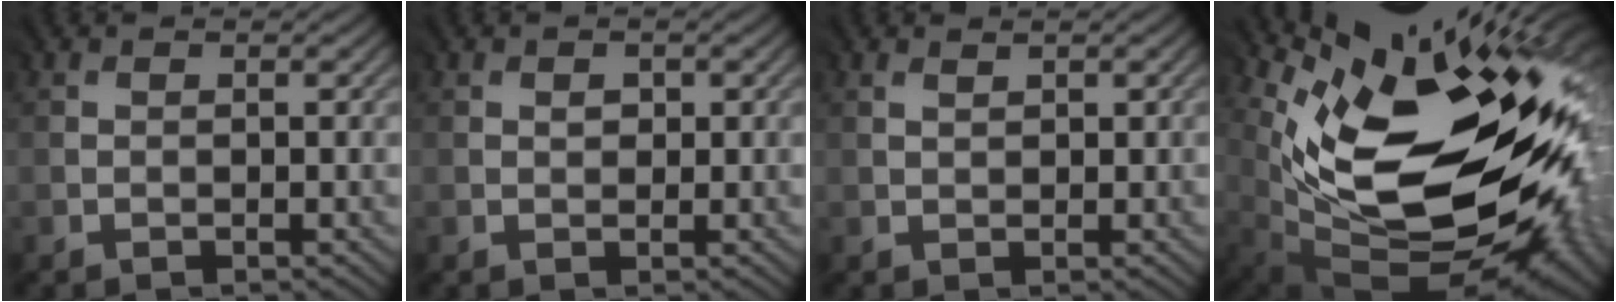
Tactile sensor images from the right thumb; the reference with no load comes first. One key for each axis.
{"total": 1.0, "fx": 0.3, "fy": 0.8, "fz": 0.5, "tx": -0.005, "ty": -0.002, "tz": 0.007}
{"total": 1.0, "fx": 0.7, "fy": 0.6, "fz": 0.4, "tx": -0.009, "ty": 0.000, "tz": 0.015}
{"total": 18.4, "fx": 4.1, "fy": 9.5, "fz": 15.3, "tx": -0.209, "ty": 0.003, "tz": 0.105}